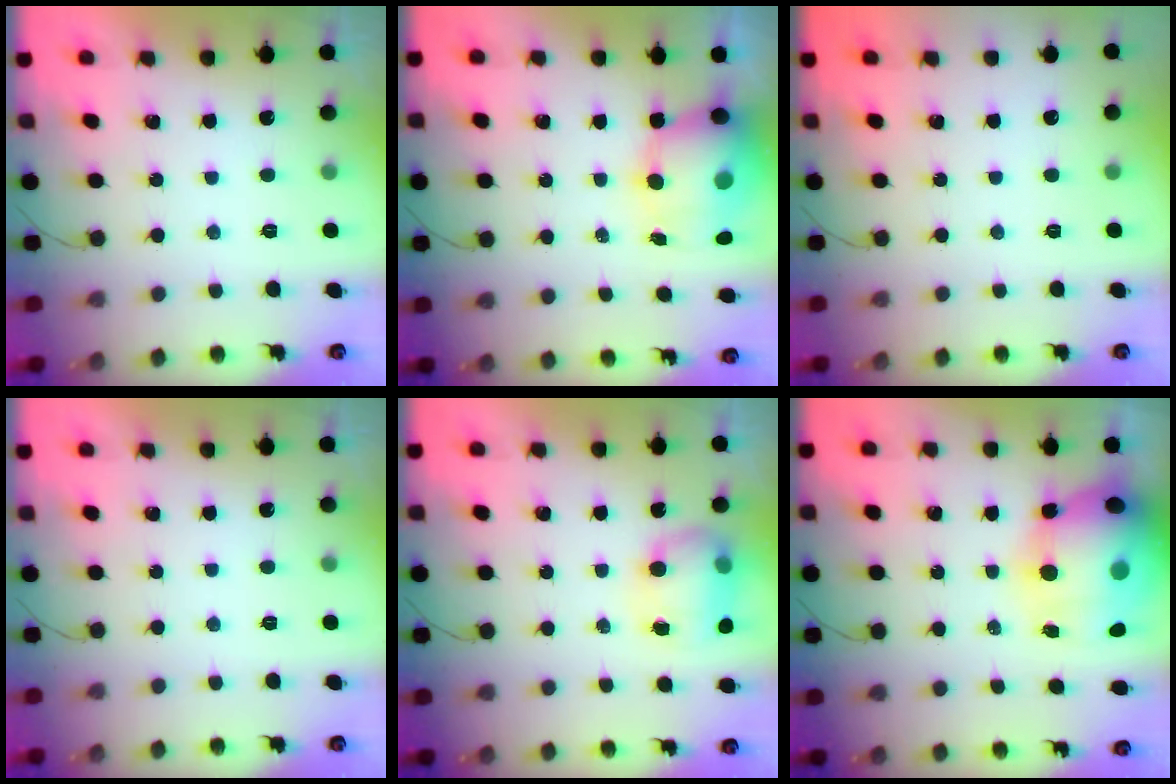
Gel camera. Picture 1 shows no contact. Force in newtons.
{"total": 11.6, "press": 11.1, "slide": 3.4}
{"total": 0.0}
{"total": 0.0}
{"total": 11.2, "press": 9.4, "slide": 6.2}
{"total": 24.9, "press": 24.3, "slide": 5.7}